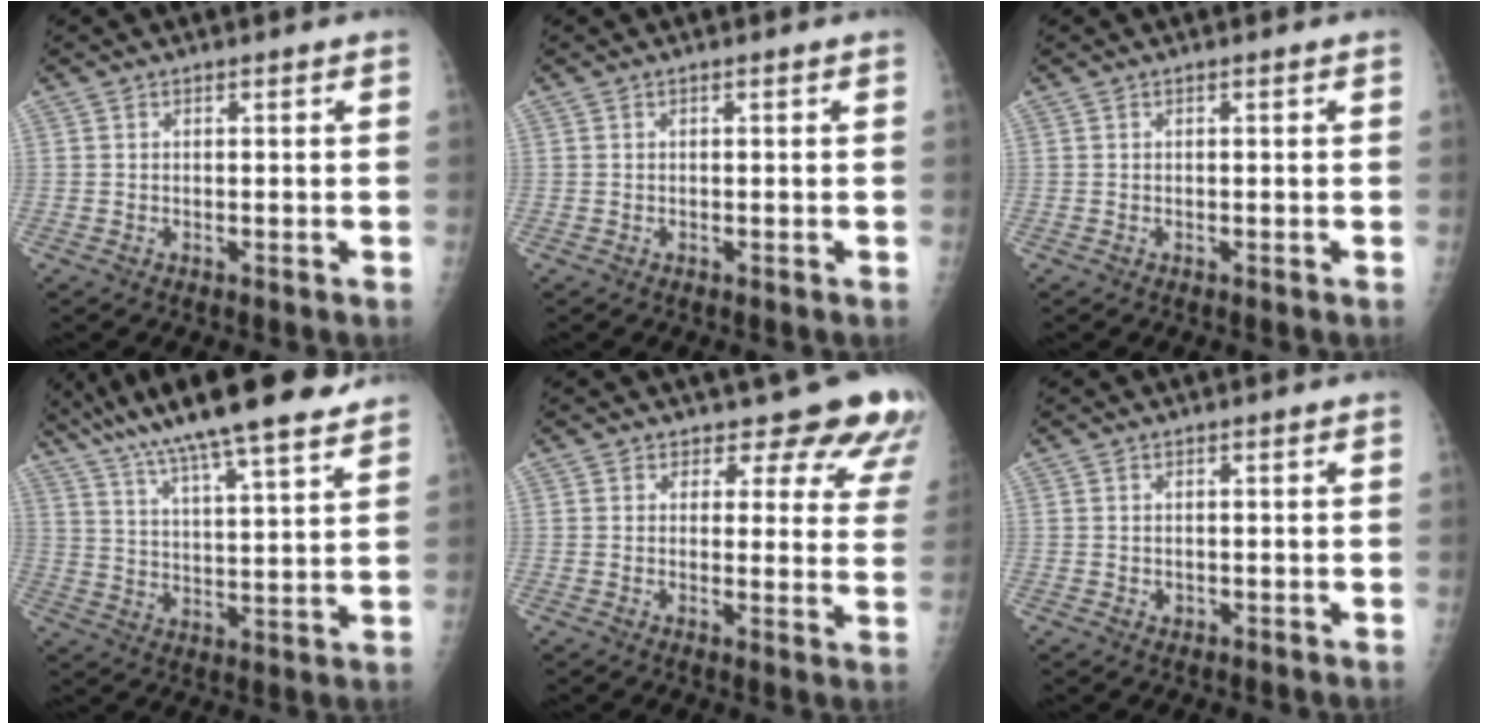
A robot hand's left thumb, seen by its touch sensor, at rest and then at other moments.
{"total": 0.0}
{"total": 0.0}
{"total": 20.6, "force": [16.0, 3.4, 12.5], "torque": [-0.198, -0.036, 0.257]}
{"total": 11.6, "force": [10.4, 4.5, 2.4], "torque": [0.024, -0.074, 0.092]}
{"total": 0.8, "force": [0.1, 0.7, 0.2], "torque": [0.001, 0.000, 0.002]}